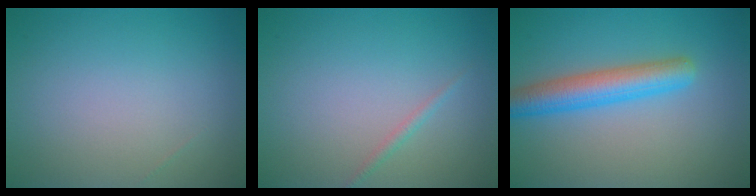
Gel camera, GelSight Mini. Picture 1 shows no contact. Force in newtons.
{"total": 0.7, "press": 0.7, "slide": 0.1}
{"total": 4.7, "press": 4.7, "slide": 0.1}